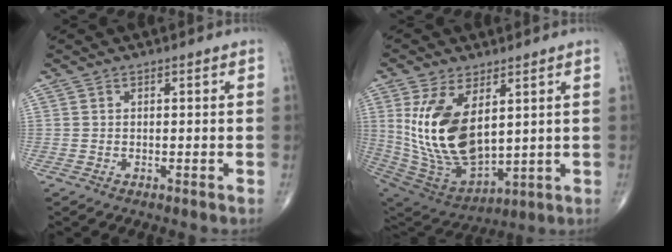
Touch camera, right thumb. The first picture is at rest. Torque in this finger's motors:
{"motor_torque": [-0.94, 2.01, 1.67, 1.09, 0.45]}